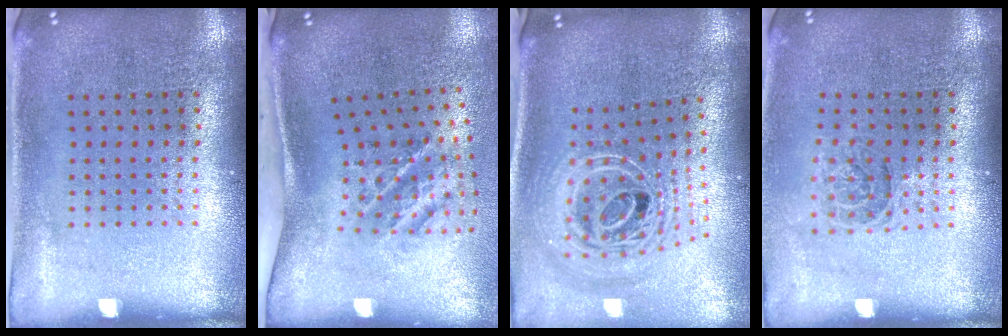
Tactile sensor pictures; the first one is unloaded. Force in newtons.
{"total": 2.0, "press": 1.2, "slide": 1.5}
{"total": 2.8, "press": 2.0, "slide": 2.0}
{"total": 1.2, "press": 1.1, "slide": 0.5}